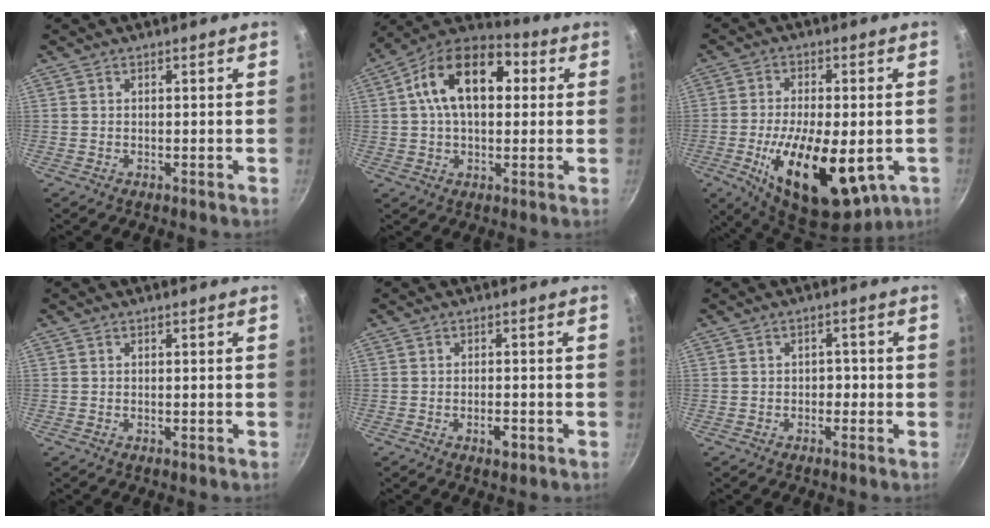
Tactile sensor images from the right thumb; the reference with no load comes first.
{"total": 17.2, "force": [3.6, 10.6, 13.1], "torque": [-0.184, 0.023, 0.037]}
{"total": 20.6, "force": [-5.4, 9.8, 17.4], "torque": [-0.279, 0.000, -0.073]}
{"total": 0.0}
{"total": 2.6, "force": [-1.2, 1.1, 2.1], "torque": [-0.030, 0.006, -0.019]}
{"total": 2.1, "force": [-0.6, 1.7, 1.1], "torque": [0.002, 0.012, -0.009]}